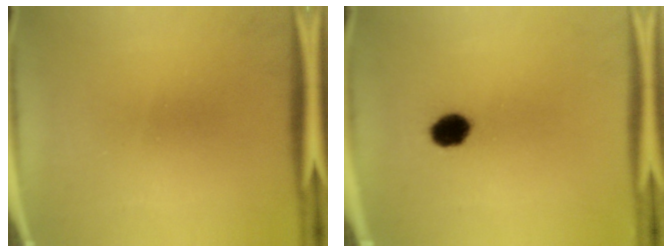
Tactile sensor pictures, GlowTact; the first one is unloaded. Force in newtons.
{"total": 5.4}